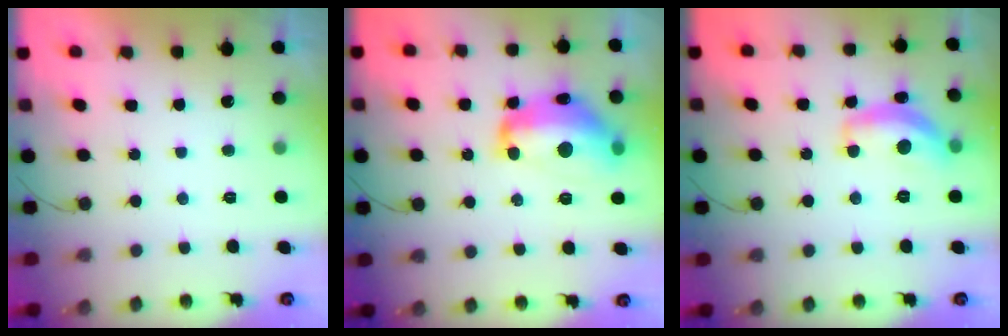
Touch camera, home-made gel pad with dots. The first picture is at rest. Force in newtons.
{"total": 16.5, "press": 16.4, "slide": 1.3}
{"total": 13.6, "press": 13.6, "slide": 0.7}